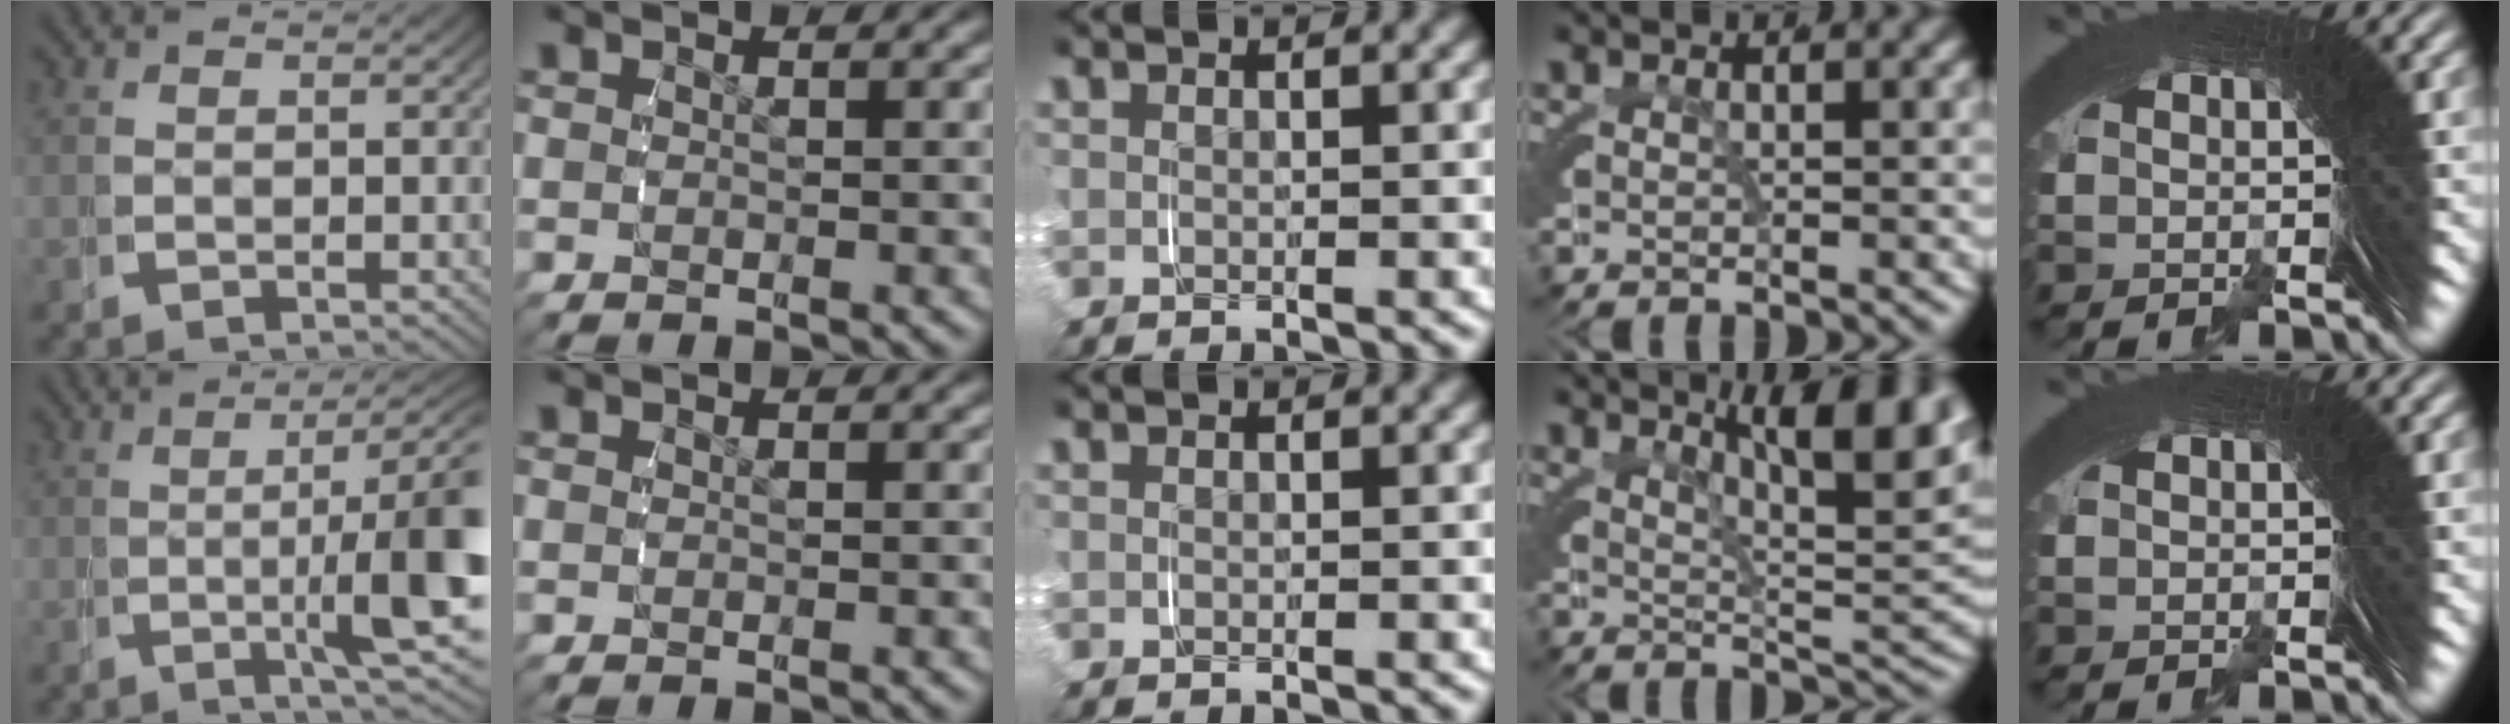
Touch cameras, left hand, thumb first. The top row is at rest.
{"thumb": {"total": 9.8, "force": [0.7, 2.8, 9.3], "torque": [-0.126, 0.001, 0.000]}, "ring": {"total": 9.2, "force": [4.3, 2.6, 7.7], "torque": [-0.074, 0.017, 0.055]}}